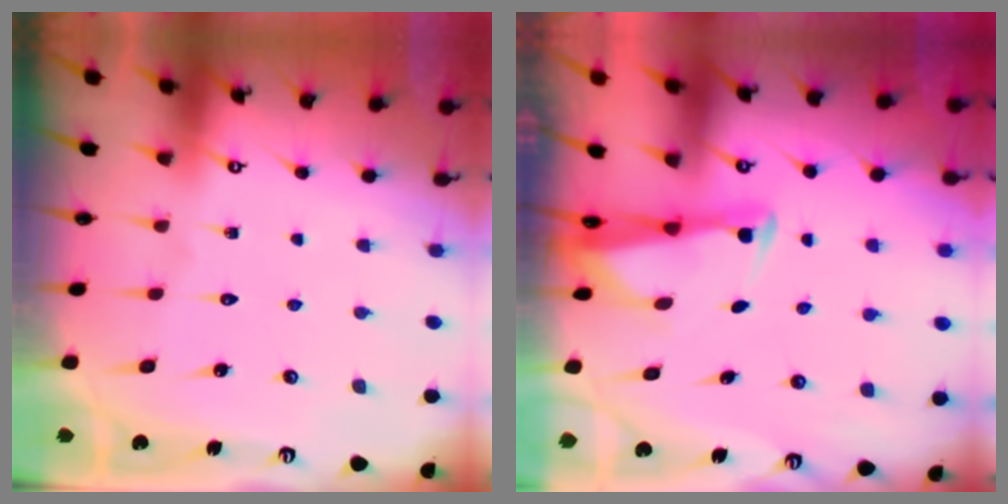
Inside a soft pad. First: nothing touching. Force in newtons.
{"total": 2.6, "press": 2.5, "slide": 0.6}